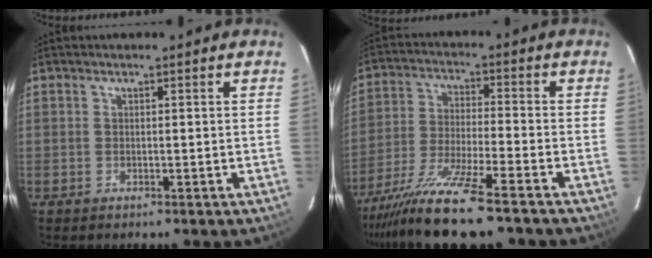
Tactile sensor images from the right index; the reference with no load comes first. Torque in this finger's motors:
{"motor_torque": [1.07, -1.07, 0.90, 0.21]}